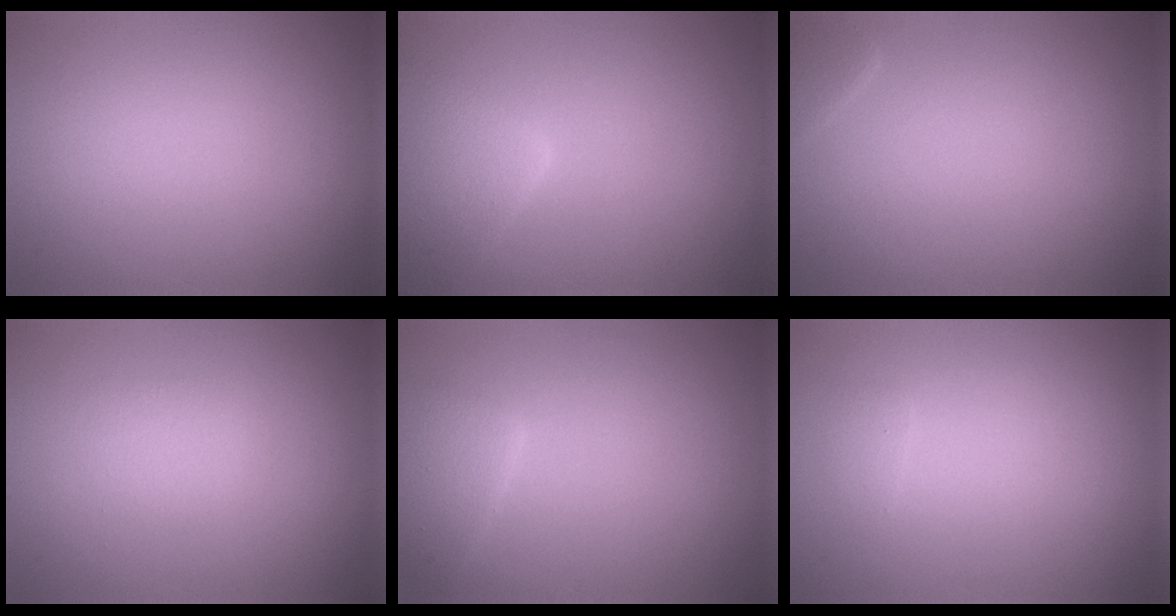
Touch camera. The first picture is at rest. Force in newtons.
{"total": 4.9, "press": 4.9, "slide": 0.3}
{"total": 1.0, "press": 1.0, "slide": 0.1}
{"total": 1.0, "press": 1.0, "slide": 0.0}
{"total": 2.4, "press": 2.4, "slide": 0.1}
{"total": 0.5, "press": 0.5, "slide": 0.0}